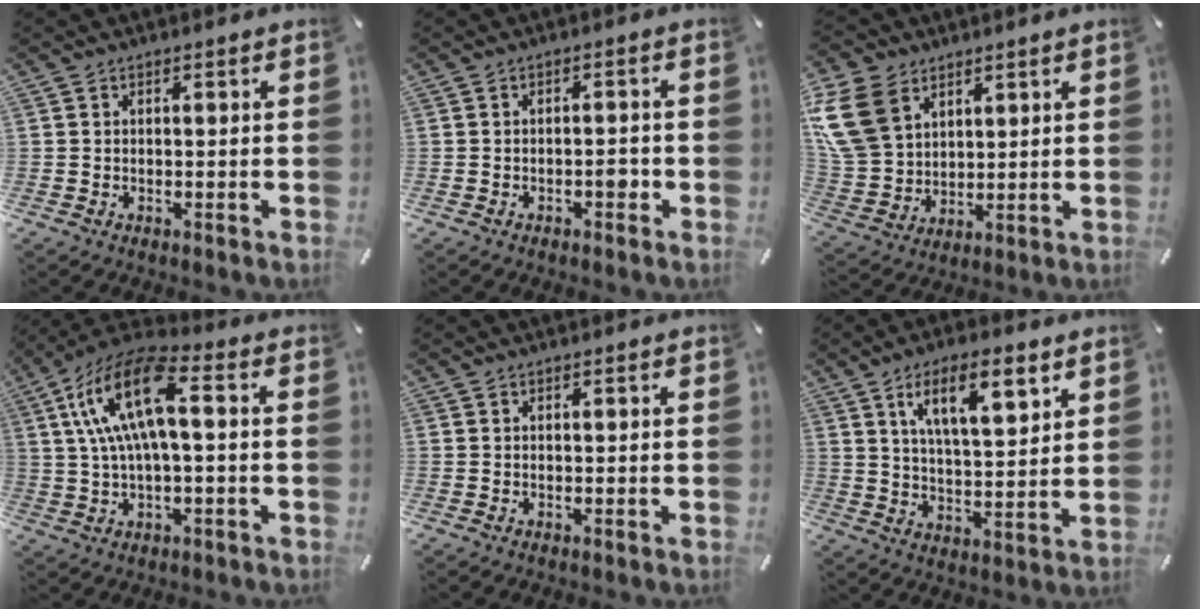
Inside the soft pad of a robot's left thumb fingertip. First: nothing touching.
{"total": 3.1, "force": [-1.3, 1.5, 2.4], "torque": [-0.038, 0.009, -0.022]}
{"total": 14.6, "force": [6.6, 11.1, 6.8], "torque": [-0.192, -0.014, 0.129]}
{"total": 16.1, "force": [2.9, 6.5, 14.4], "torque": [-0.297, 0.002, 0.048]}
{"total": 0.0}
{"total": 12.1, "force": [6.7, 4.8, 8.8], "torque": [-0.139, -0.021, 0.112]}